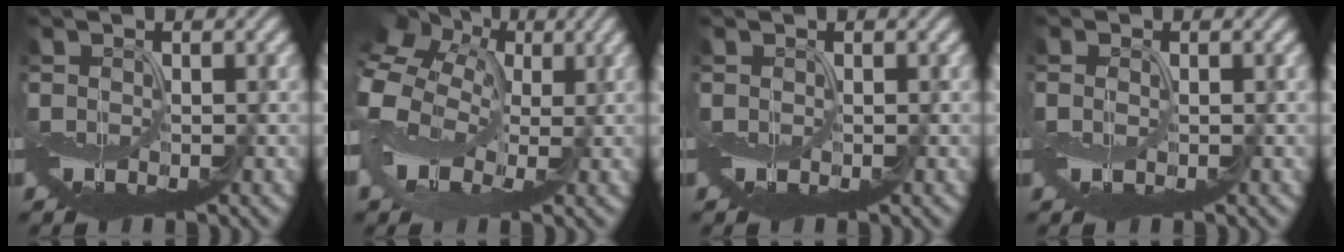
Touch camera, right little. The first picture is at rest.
{"total": 12.3, "force": [1.8, 9.0, 8.2], "torque": [-0.200, 0.006, 0.035]}
{"total": 0.0}
{"total": 0.6, "force": [0.0, 0.2, 0.5], "torque": [-0.014, -0.001, 0.003]}